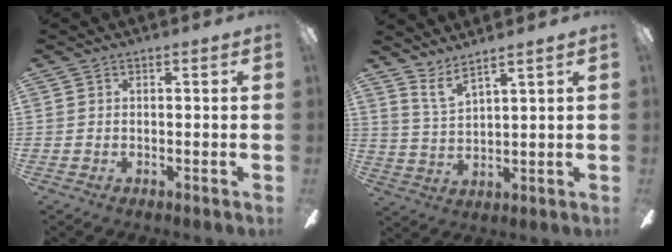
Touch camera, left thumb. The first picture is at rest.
{"total": 6.0, "force": [5.0, 0.8, 3.2], "torque": [-0.075, -0.023, 0.090]}